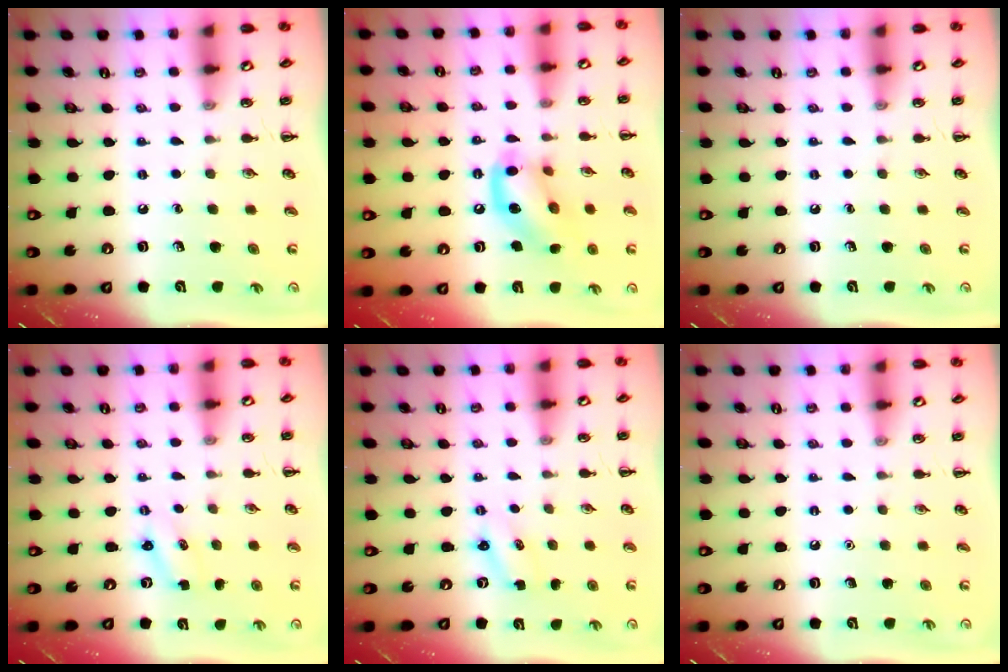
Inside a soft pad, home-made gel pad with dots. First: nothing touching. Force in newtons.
{"total": 14.4, "press": 14.3, "slide": 1.5}
{"total": 0.0}
{"total": 2.1, "press": 2.0, "slide": 0.6}
{"total": 2.1, "press": 2.0, "slide": 0.6}
{"total": 1.6, "press": 1.6, "slide": 0.1}